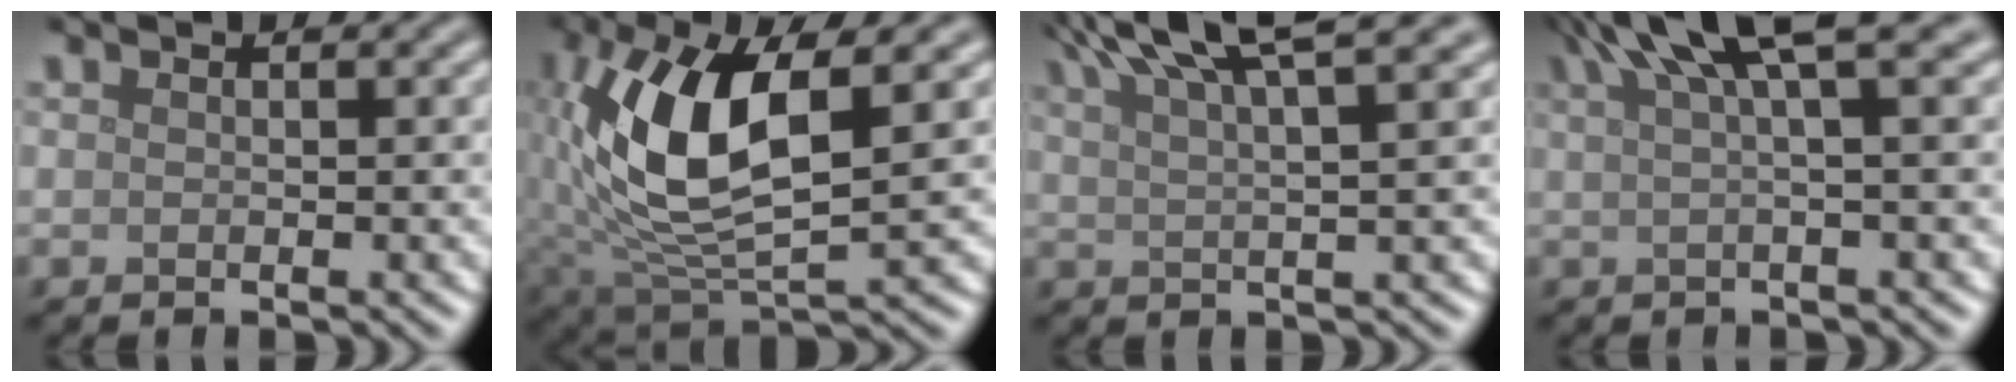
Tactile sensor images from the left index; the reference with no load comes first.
{"total": 10.2, "force": [1.4, 4.1, 9.2], "torque": [-0.192, 0.001, 0.026]}
{"total": 8.0, "force": [5.5, 1.8, 5.5], "torque": [-0.068, 0.031, 0.064]}
{"total": 6.9, "force": [3.6, 1.3, 5.7], "torque": [-0.069, 0.021, 0.057]}